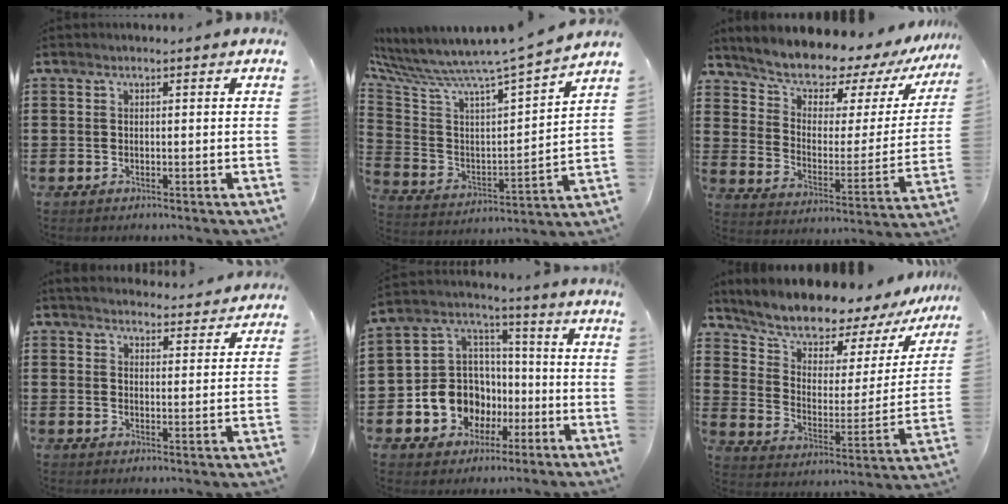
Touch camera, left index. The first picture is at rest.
{"total": 6.1, "force": [5.7, -0.6, 2.2], "torque": [-0.075, -0.069, 0.081]}
{"total": 7.0, "force": [6.6, 2.0, 1.2], "torque": [-0.061, -0.062, 0.111]}
{"total": 4.0, "force": [4.0, 0.2, 0.3], "torque": [-0.022, -0.021, 0.070]}
{"total": 10.3, "force": [-3.7, 9.3, 2.7], "torque": [-0.092, 0.017, -0.062]}
{"total": 7.4, "force": [7.0, 2.0, 1.2], "torque": [-0.063, -0.064, 0.117]}